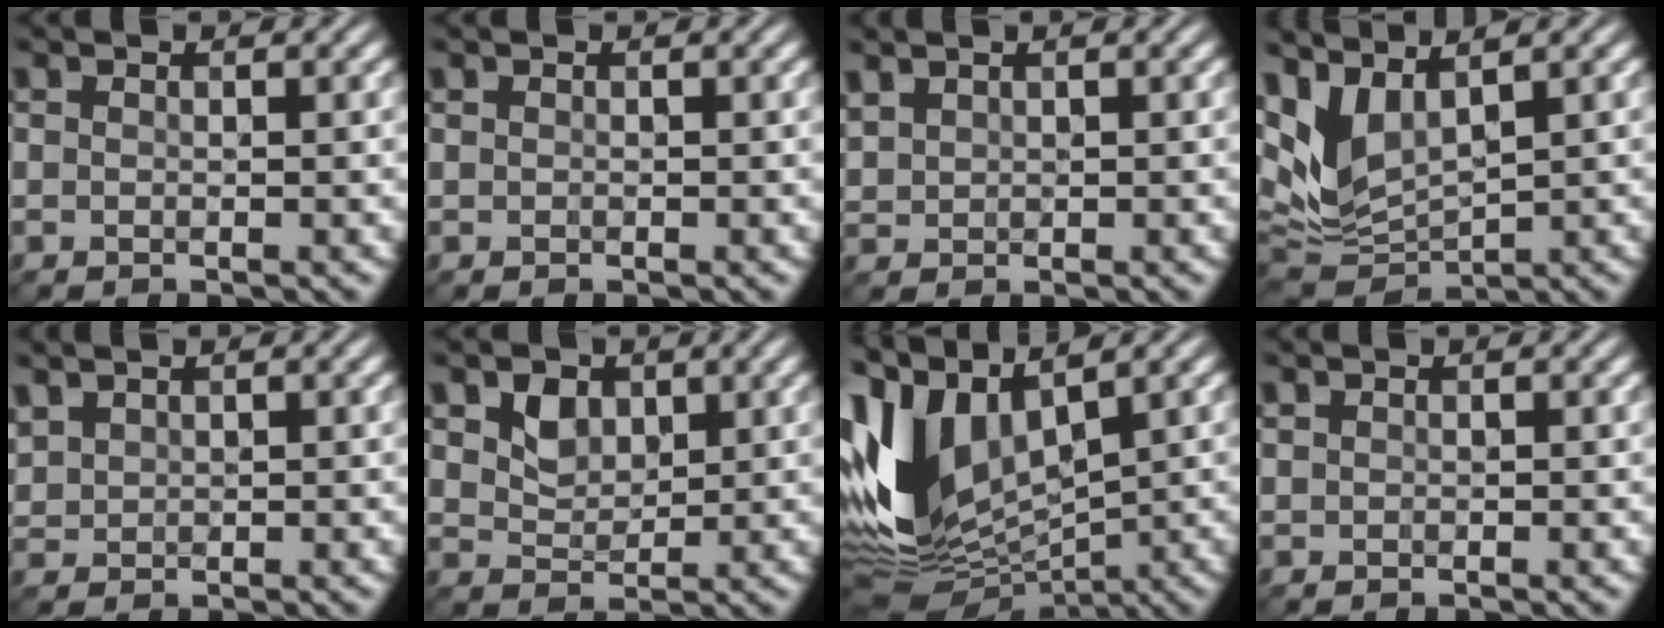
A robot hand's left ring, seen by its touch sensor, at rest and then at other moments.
{"total": 0.0}
{"total": 1.0, "force": [0.9, 0.5, 0.1], "torque": [-0.010, 0.009, 0.033]}
{"total": 5.1, "force": [2.3, 2.4, 3.8], "torque": [-0.101, -0.007, 0.060]}
{"total": 1.2, "force": [0.9, 0.8, 0.3], "torque": [-0.013, 0.008, 0.032]}
{"total": 2.2, "force": [0.9, 1.7, 1.1], "torque": [-0.026, -0.001, 0.021]}
{"total": 10.0, "force": [0.9, 6.0, 7.9], "torque": [-0.176, 0.003, 0.019]}
{"total": 0.0}